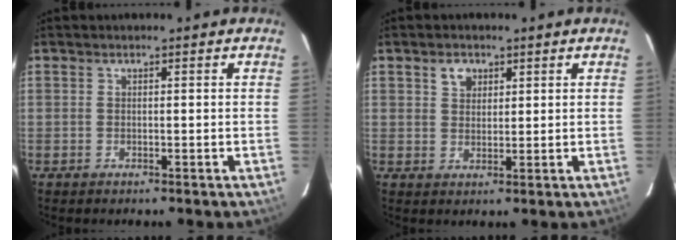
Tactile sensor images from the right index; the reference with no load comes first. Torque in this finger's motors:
{"motor_torque": [0.01, 0.02, 0.03, 0.03]}